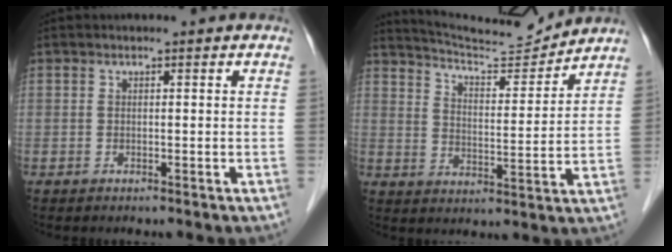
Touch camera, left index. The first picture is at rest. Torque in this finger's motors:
{"motor_torque": [0.38, -0.64, 0.01, 0.01]}